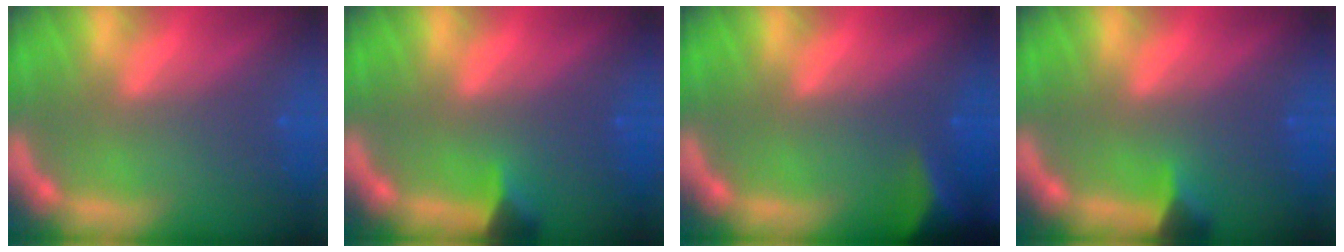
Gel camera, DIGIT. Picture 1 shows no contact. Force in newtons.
{"total": 1.9}
{"total": 5.0}
{"total": 1.9}